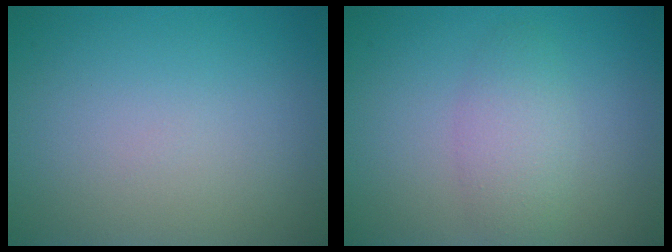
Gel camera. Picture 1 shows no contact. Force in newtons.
{"total": 2.8, "press": 2.8, "slide": 0.1}